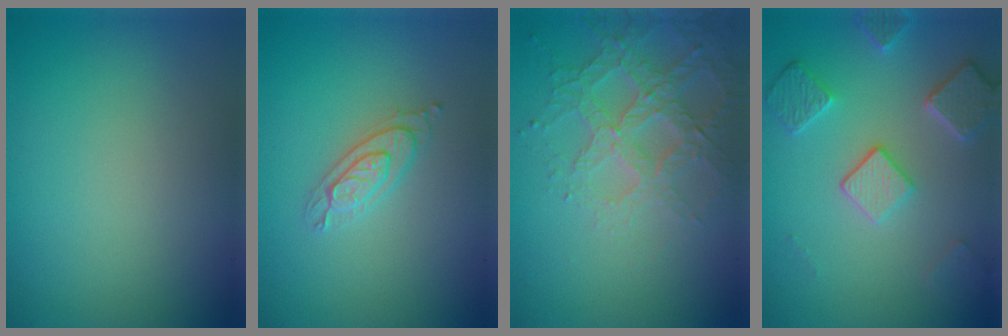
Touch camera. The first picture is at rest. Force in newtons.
{"total": 2.2, "press": 2.1, "slide": 0.5}
{"total": 4.1, "press": 3.5, "slide": 2.0}
{"total": 4.9, "press": 4.0, "slide": 2.9}